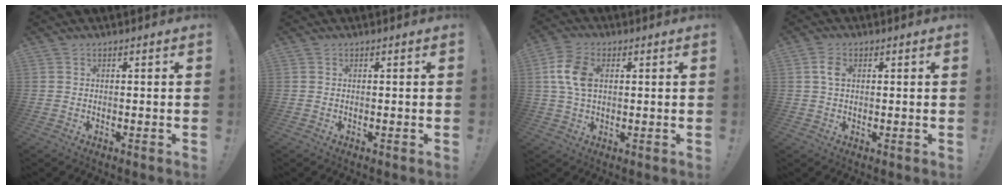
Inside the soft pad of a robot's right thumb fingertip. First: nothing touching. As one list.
[{"total": 0.0}, {"total": 10.6, "force": [2.1, 7.3, 7.4], "torque": [-0.136, 0.006, 0.040]}, {"total": 4.2, "force": [1.1, 2.8, 2.9], "torque": [-0.044, 0.003, 0.019]}]